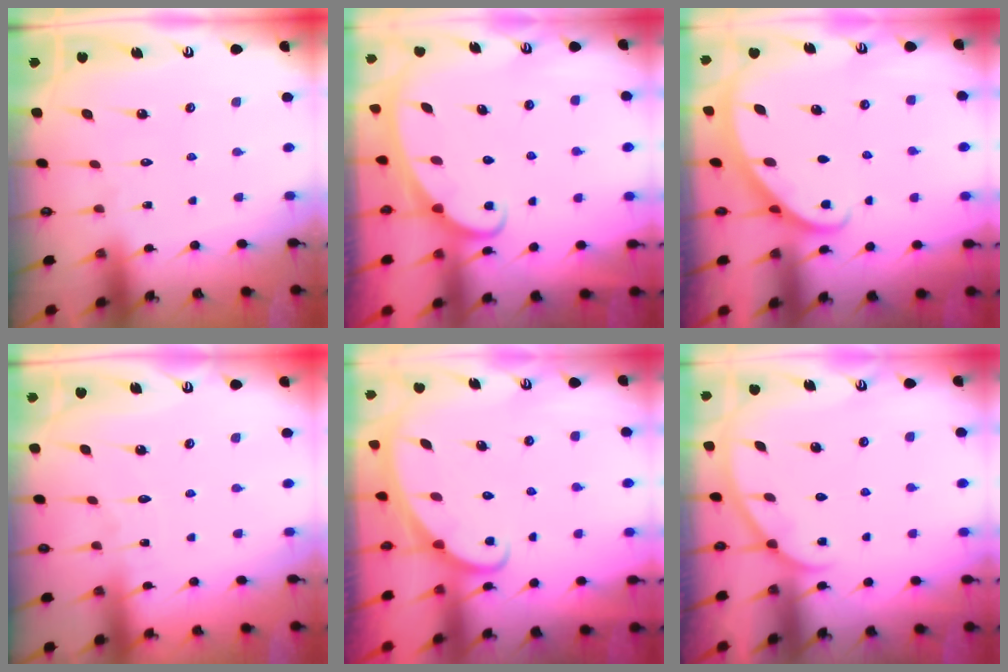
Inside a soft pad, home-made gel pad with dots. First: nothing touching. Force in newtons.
{"total": 2.6, "press": 2.6, "slide": 0.4}
{"total": 2.2, "press": 2.2, "slide": 0.1}
{"total": 3.0, "press": 3.0, "slide": 0.3}
{"total": 2.2, "press": 2.2, "slide": 0.1}
{"total": 1.9, "press": 1.9, "slide": 0.2}